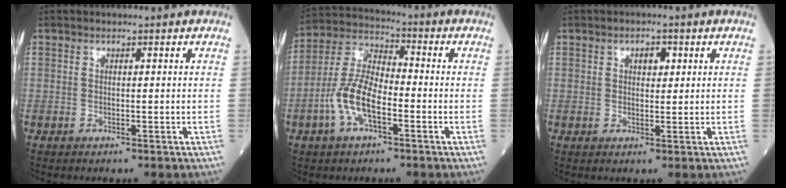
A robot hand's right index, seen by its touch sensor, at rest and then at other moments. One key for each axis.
{"total": 10.0, "fx": -3.3, "fy": 4.0, "fz": 8.6, "tx": -0.191, "ty": 0.013, "tz": -0.069}
{"total": 2.5, "fx": 1.0, "fy": 1.3, "fz": 1.9, "tx": -0.029, "ty": 0.003, "tz": 0.015}